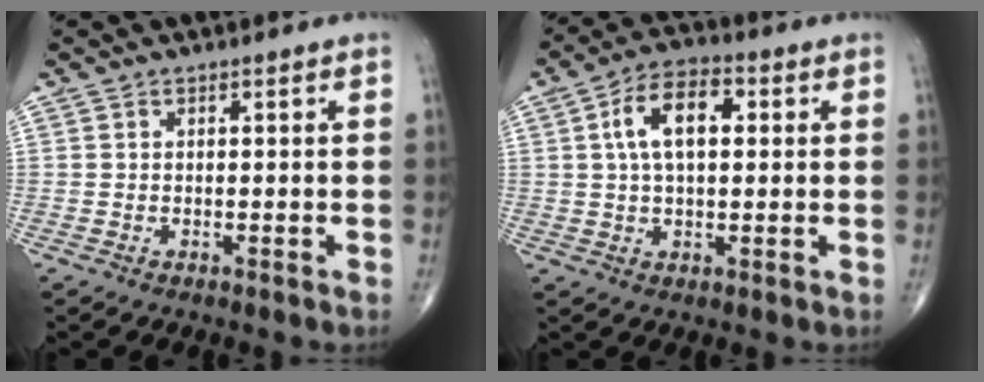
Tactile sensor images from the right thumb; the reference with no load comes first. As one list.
[{"total": 9.7, "force": [2.0, 5.1, 8.0], "torque": [-0.137, 0.019, 0.029]}]